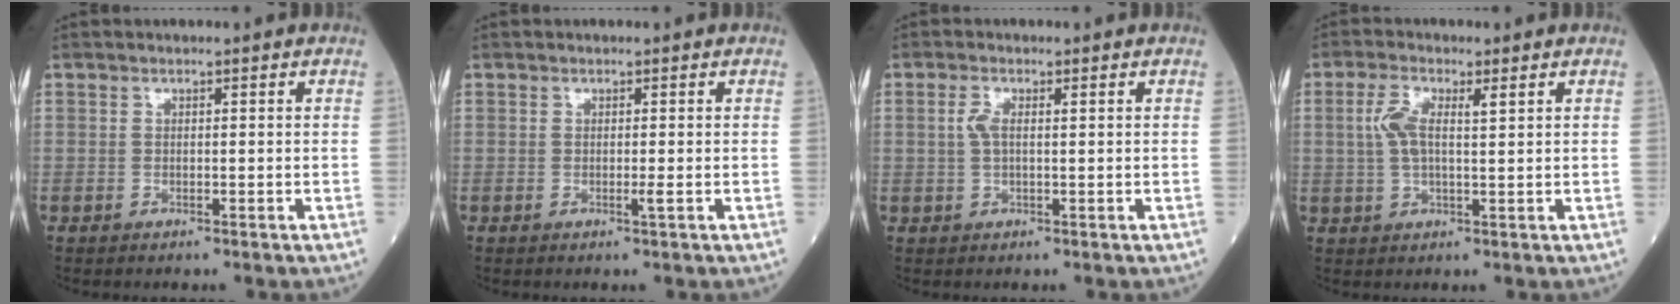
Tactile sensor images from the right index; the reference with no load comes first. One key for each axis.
{"total": 0.7, "fx": -0.2, "fy": -0.3, "fz": 0.6, "tx": -0.009, "ty": -0.002, "tz": -0.004}
{"total": 2.2, "fx": 0.5, "fy": 0.8, "fz": 2.0, "tx": -0.050, "ty": 0.008, "tz": 0.010}
{"total": 4.8, "fx": 1.5, "fy": 1.4, "fz": 4.3, "tx": -0.101, "ty": 0.019, "tz": 0.030}